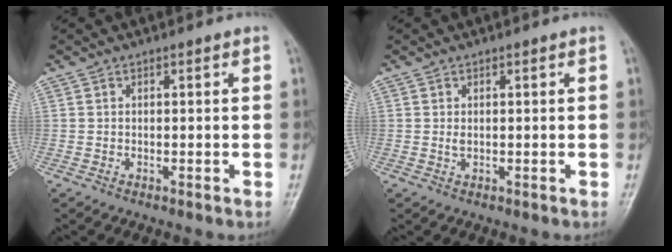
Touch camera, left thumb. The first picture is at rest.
{"total": 1.2, "force": [0.4, 0.6, 1.0], "torque": [-0.017, -0.001, 0.011]}